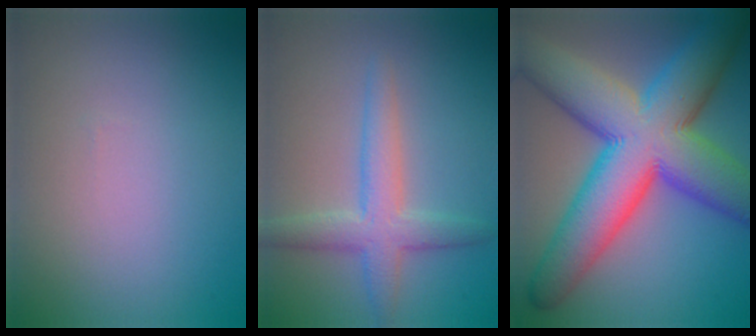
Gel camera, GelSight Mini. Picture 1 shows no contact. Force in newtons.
{"total": 3.8, "press": 3.8, "slide": 0.2}
{"total": 15.5, "press": 15.5, "slide": 0.1}